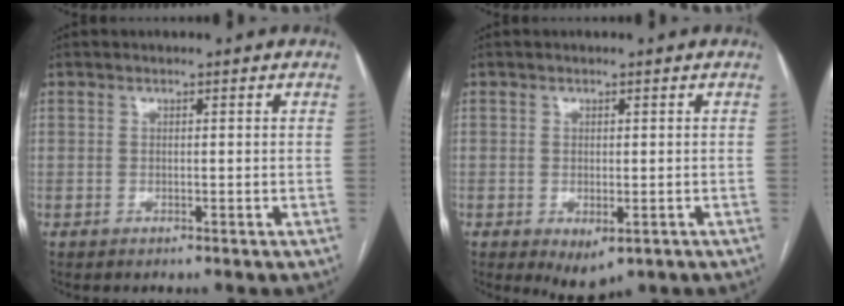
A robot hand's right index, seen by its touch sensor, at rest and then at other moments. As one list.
[{"total": 3.7, "force": [-1.5, 1.8, 2.8], "torque": [-0.037, -0.007, -0.007]}]